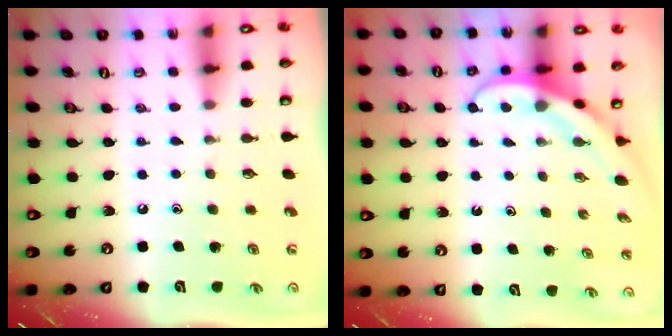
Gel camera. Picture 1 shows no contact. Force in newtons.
{"total": 3.9, "press": 3.9, "slide": 0.3}